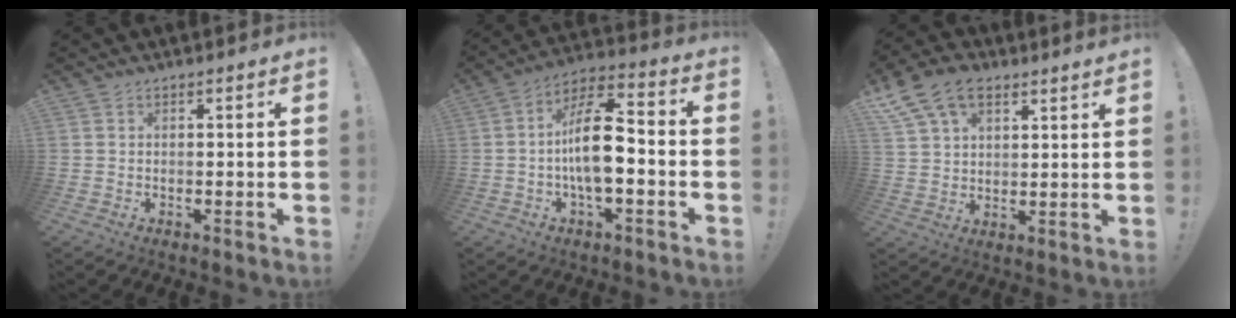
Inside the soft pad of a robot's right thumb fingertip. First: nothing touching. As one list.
[{"total": 15.3, "force": [-2.2, 6.8, 13.5], "torque": [-0.225, 0.014, -0.040]}, {"total": 11.4, "force": [7.1, 6.9, 5.7], "torque": [-0.110, -0.026, 0.141]}]